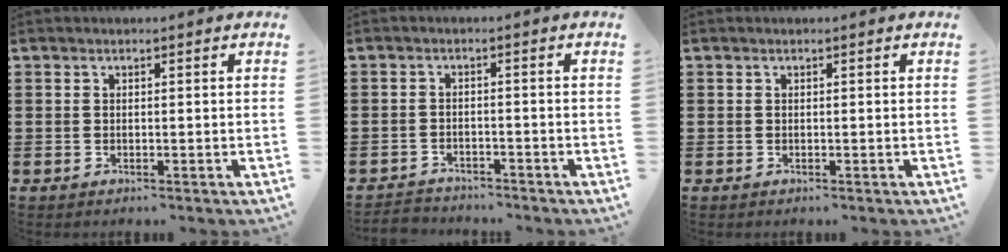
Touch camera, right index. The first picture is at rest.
{"total": 2.3, "force": [-2.3, 0.3, -0.3], "torque": [-0.002, 0.001, -0.052]}
{"total": 0.0}